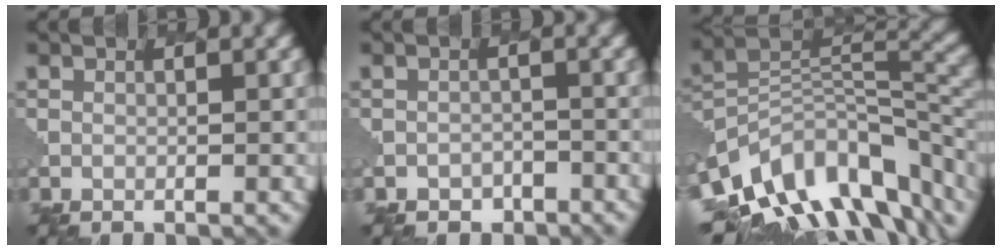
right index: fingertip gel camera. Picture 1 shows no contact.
{"total": 1.6, "force": [-1.2, 1.1, -0.2], "torque": [0.008, 0.000, -0.019]}
{"total": 11.4, "force": [-6.1, 6.5, 7.2], "torque": [-0.136, 0.014, -0.114]}